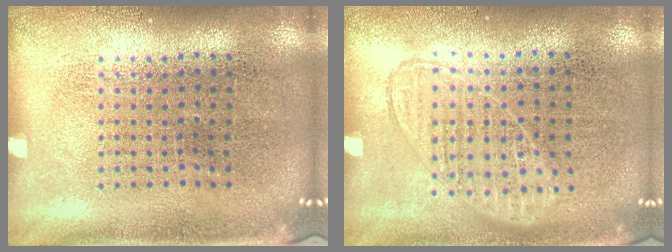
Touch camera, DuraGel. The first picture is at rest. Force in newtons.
{"total": 1.0, "press": 0.9, "slide": 0.4}